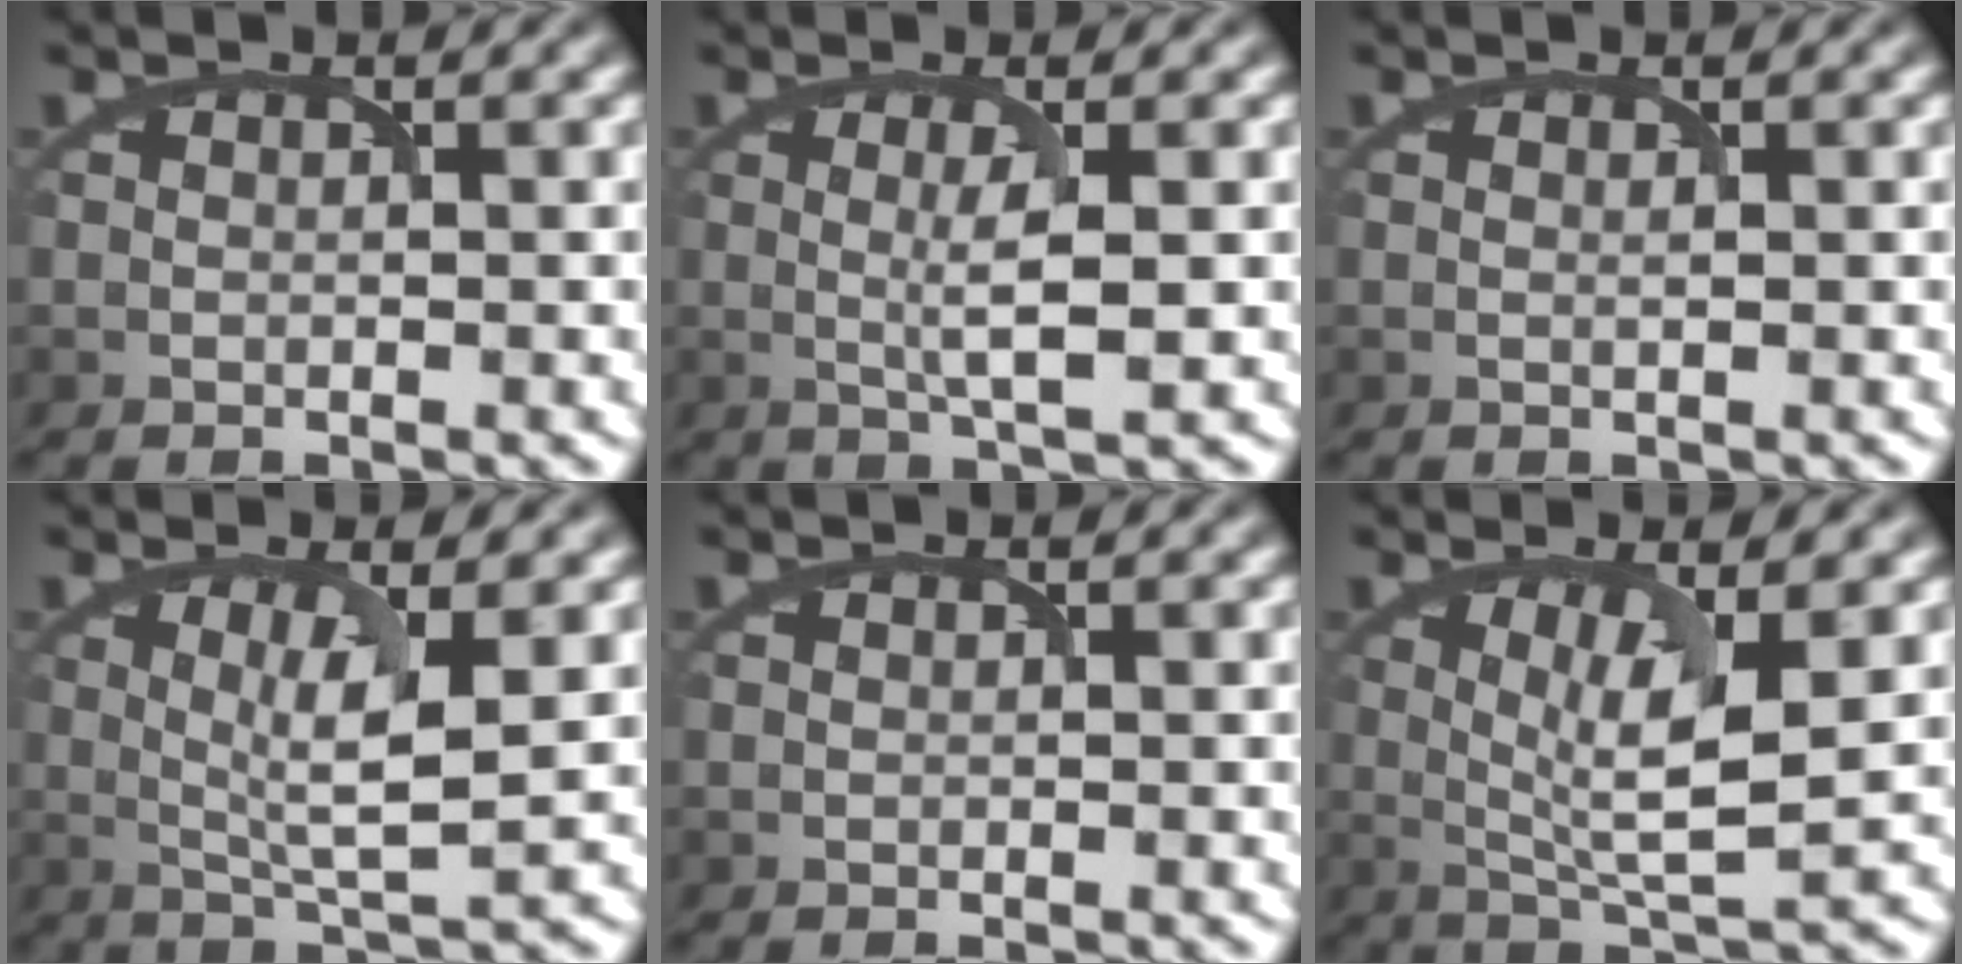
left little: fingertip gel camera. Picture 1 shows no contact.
{"total": 2.7, "force": [0.0, 0.4, 2.7], "torque": [-0.047, -0.001, 0.005]}
{"total": 0.0}
{"total": 4.4, "force": [0.4, 1.0, 4.3], "torque": [-0.081, -0.002, 0.013]}
{"total": 0.0}
{"total": 5.3, "force": [0.5, 1.4, 5.1], "torque": [-0.092, -0.006, 0.016]}